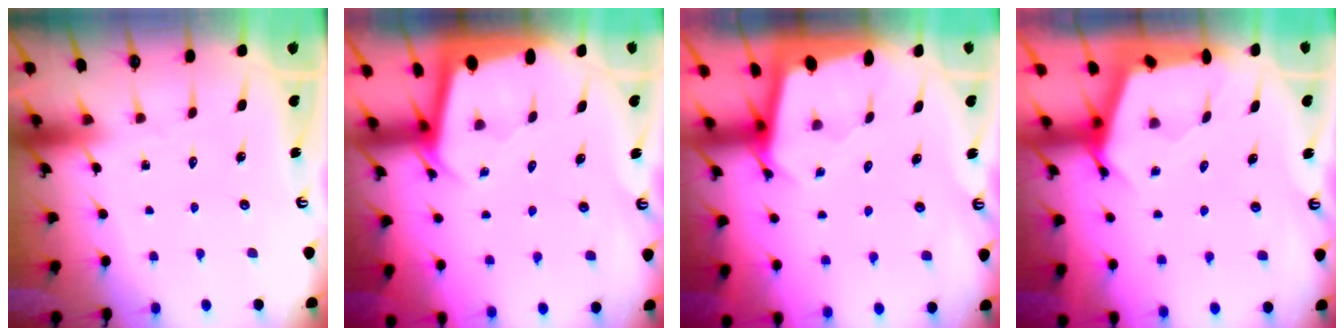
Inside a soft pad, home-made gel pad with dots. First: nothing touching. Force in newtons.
{"total": 2.2, "press": 2.2, "slide": 0.1}
{"total": 2.5, "press": 2.5, "slide": 0.1}
{"total": 2.7, "press": 2.7, "slide": 0.3}